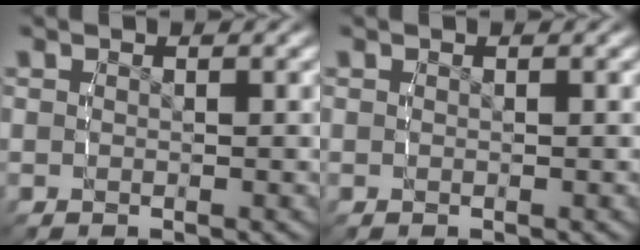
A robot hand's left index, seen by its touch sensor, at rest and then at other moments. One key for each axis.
{"total": 0.0}